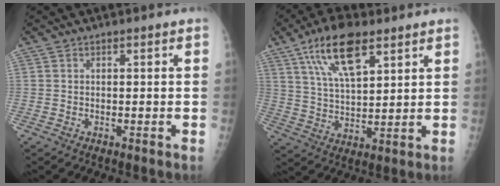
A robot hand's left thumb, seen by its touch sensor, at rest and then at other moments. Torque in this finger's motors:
{"motor_torque": [0.22, 0.29, 1.07, -0.55, 0.10]}